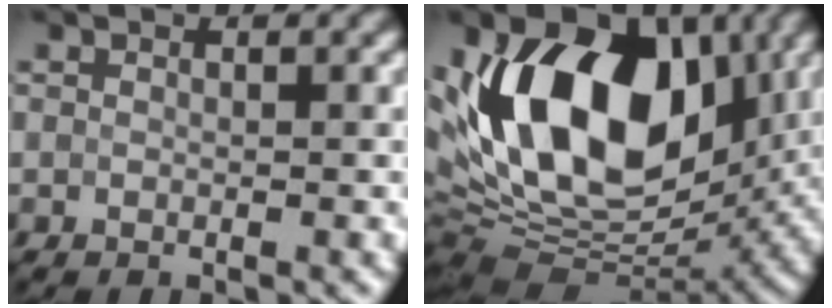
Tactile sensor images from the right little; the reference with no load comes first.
{"total": 16.4, "force": [3.2, 10.4, 12.3], "torque": [-0.220, 0.018, 0.047]}